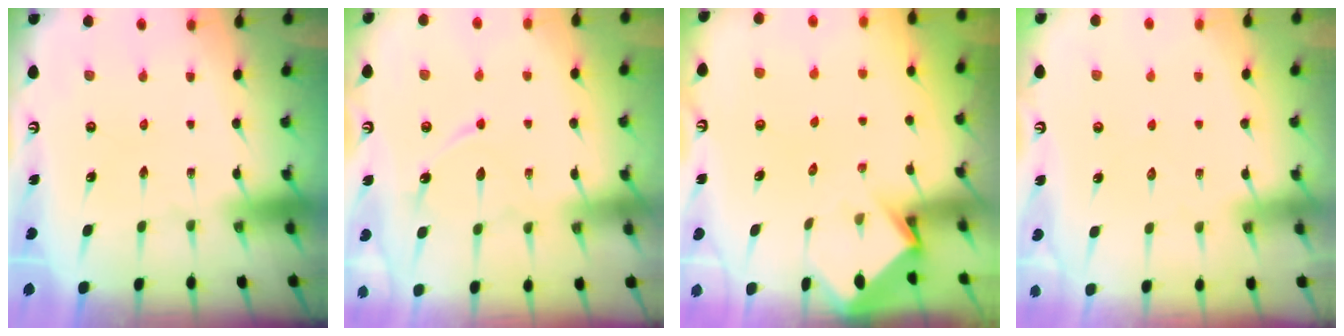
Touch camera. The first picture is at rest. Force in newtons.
{"total": 8.5, "press": 8.5, "slide": 0.9}
{"total": 3.5, "press": 3.5, "slide": 0.3}
{"total": 2.5, "press": 2.4, "slide": 0.4}